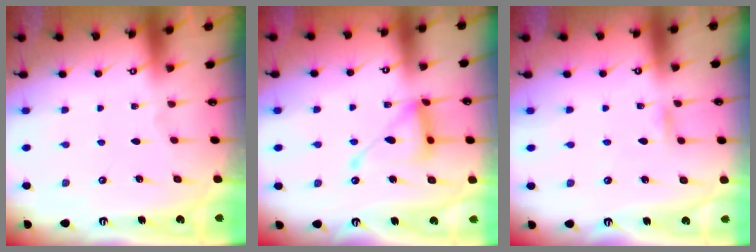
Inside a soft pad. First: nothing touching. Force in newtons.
{"total": 15.1, "press": 15.1, "slide": 1.3}
{"total": 3.1, "press": 3.1, "slide": 0.3}